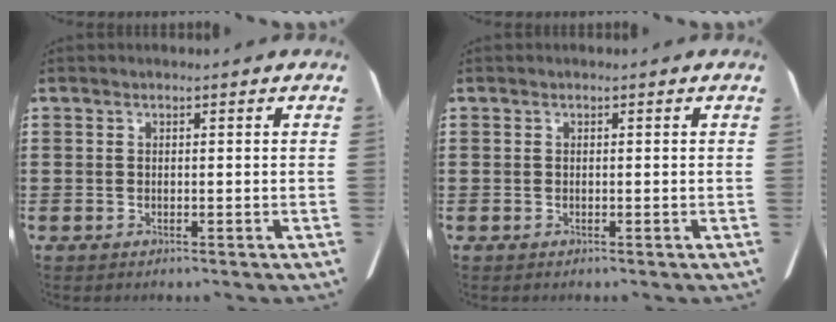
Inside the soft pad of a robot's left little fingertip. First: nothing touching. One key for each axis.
{"total": 0.0}